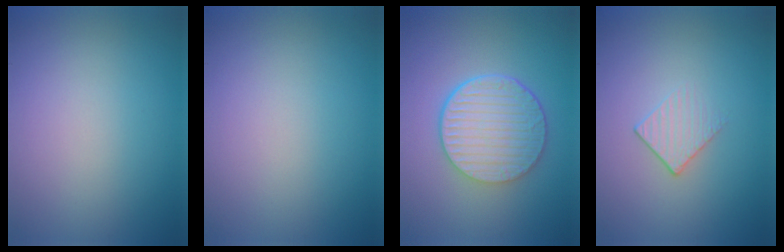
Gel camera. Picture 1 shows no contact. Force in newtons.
{"total": 0.0}
{"total": 6.4, "press": 4.5, "slide": 4.6}
{"total": 1.3, "press": 0.7, "slide": 1.1}